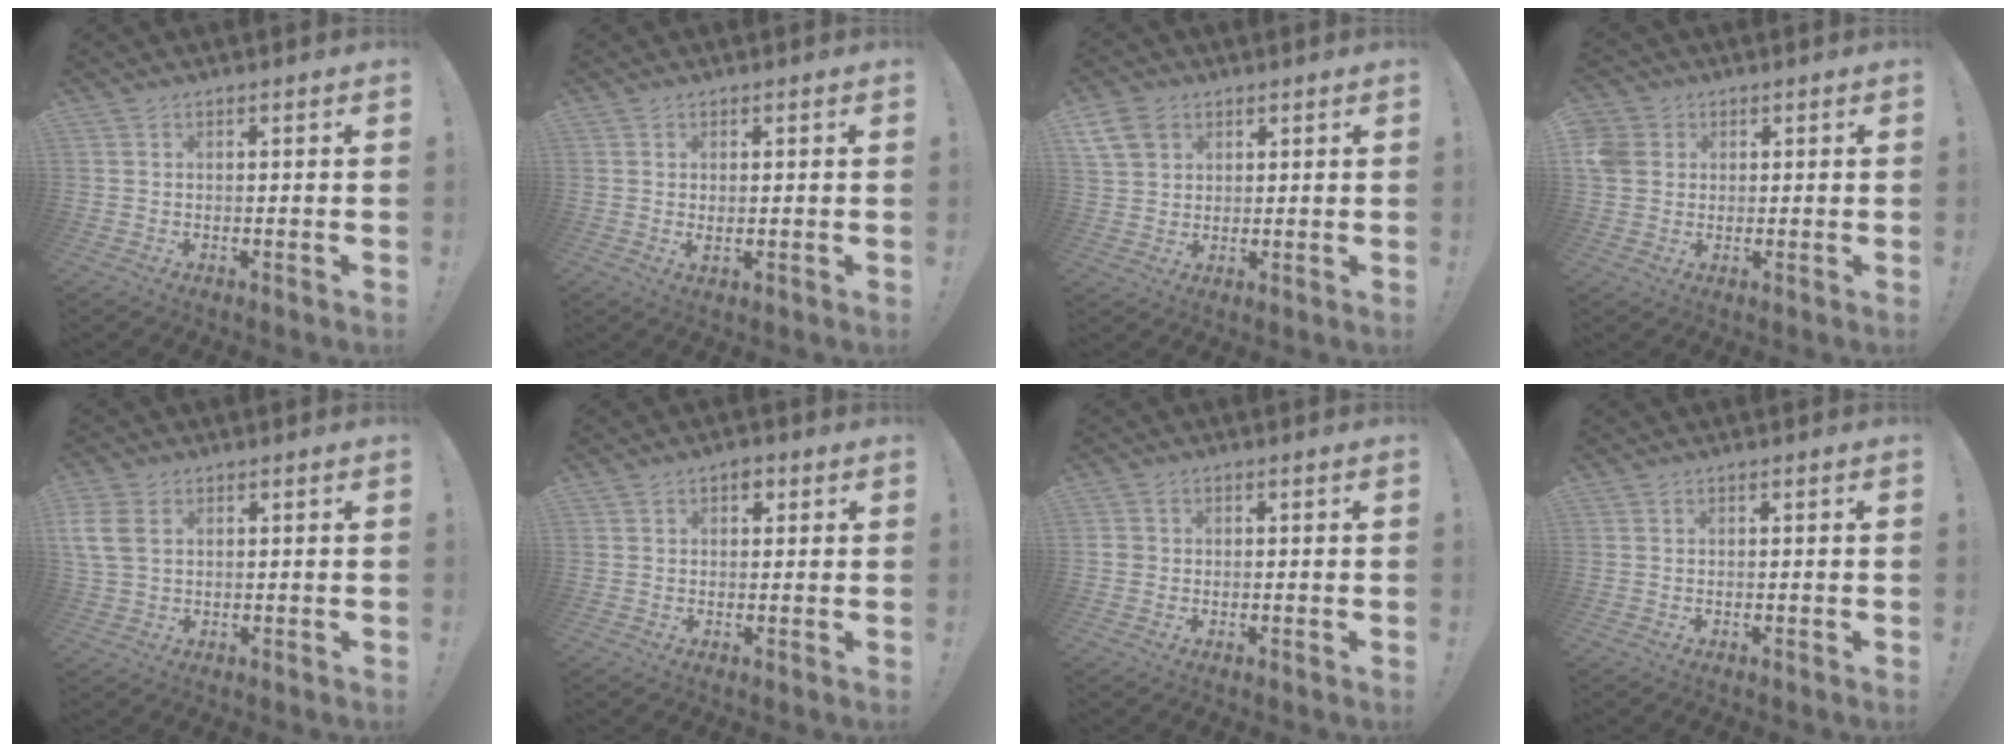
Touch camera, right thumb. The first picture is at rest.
{"total": 1.6, "force": [1.0, 0.4, 1.2], "torque": [-0.009, -0.006, 0.016]}
{"total": 8.4, "force": [4.3, 6.2, 3.7], "torque": [-0.069, -0.014, 0.088]}
{"total": 6.0, "force": [1.4, 5.3, 2.4], "torque": [-0.056, 0.006, 0.029]}
{"total": 7.3, "force": [2.4, 5.0, 4.8], "torque": [-0.110, -0.006, 0.047]}
{"total": 2.8, "force": [1.2, 2.1, 1.4], "torque": [-0.009, -0.002, 0.017]}
{"total": 1.7, "force": [-0.2, 1.6, 0.5], "torque": [-0.015, 0.007, -0.002]}
{"total": 0.0}